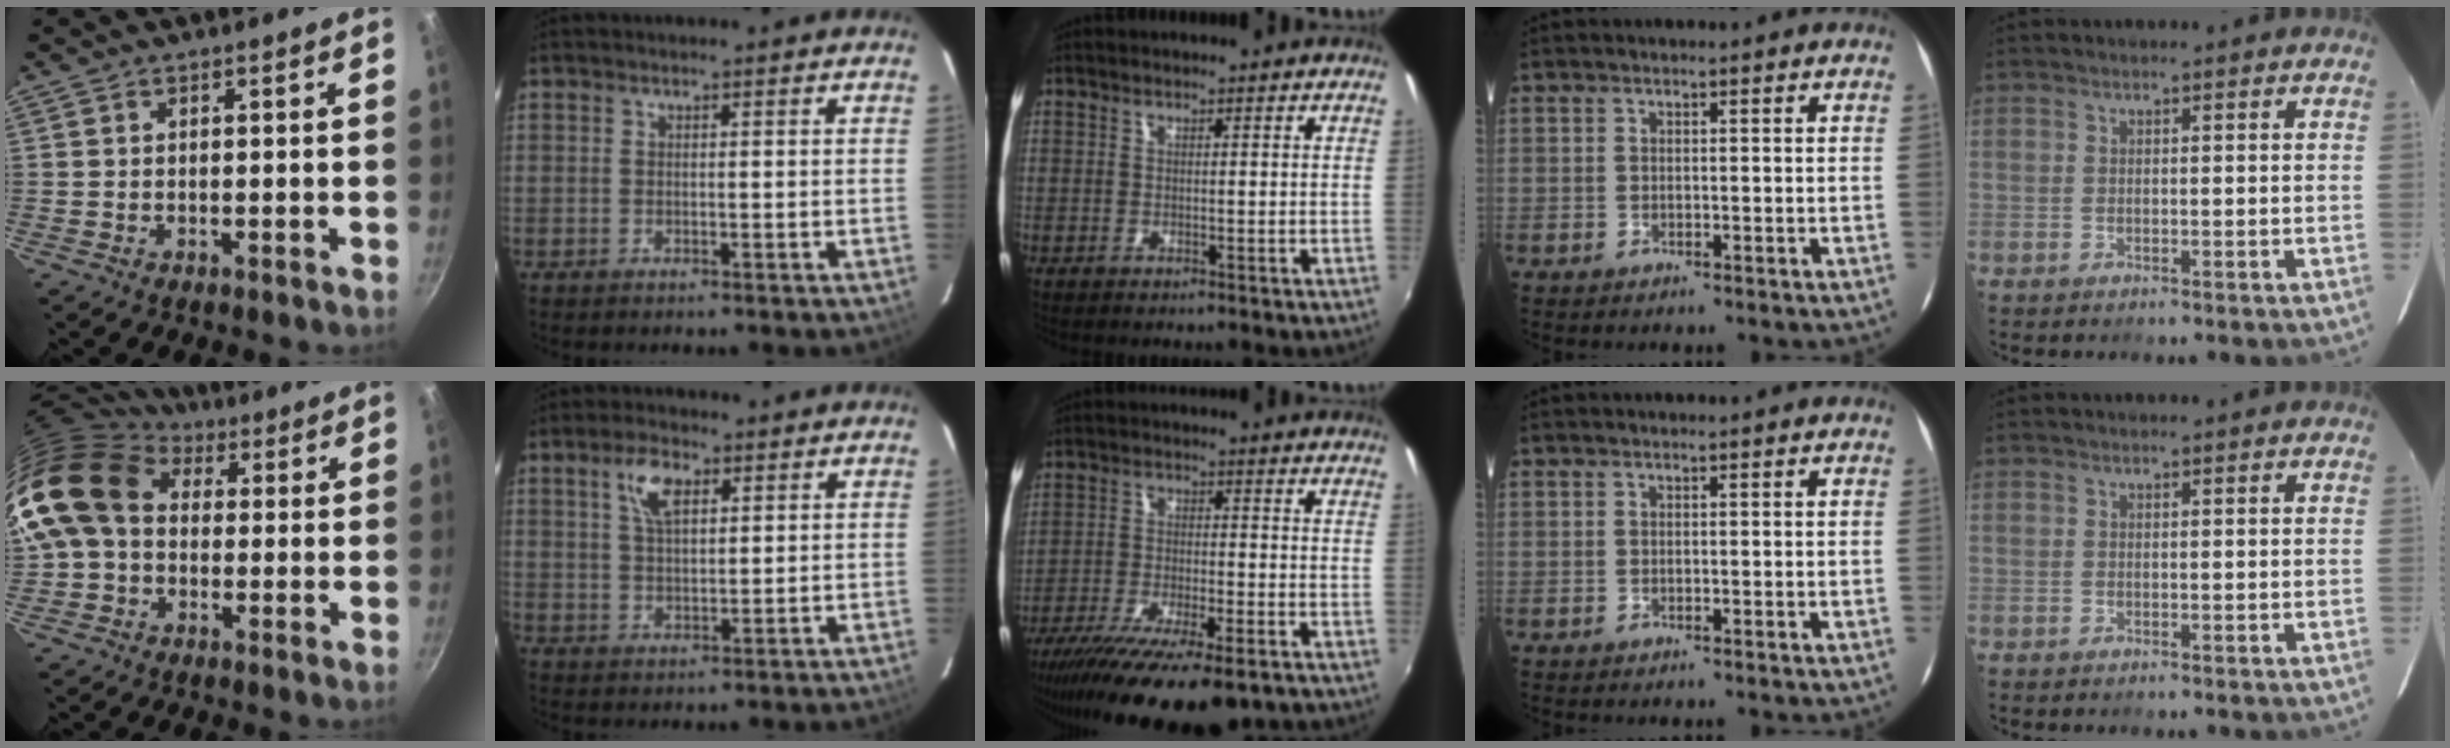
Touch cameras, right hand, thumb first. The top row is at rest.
{"thumb": {"total": 15.3, "force": [2.1, 11.8, 9.5], "torque": [-0.162, 0.027, 0.022]}, "index": {"total": 6.0, "force": [2.7, 2.8, 4.6], "torque": [-0.085, 0.012, 0.051]}, "middle": {"total": 18.1, "force": [-13.3, 4.1, 11.5], "torque": [-0.223, -0.062, -0.214]}}